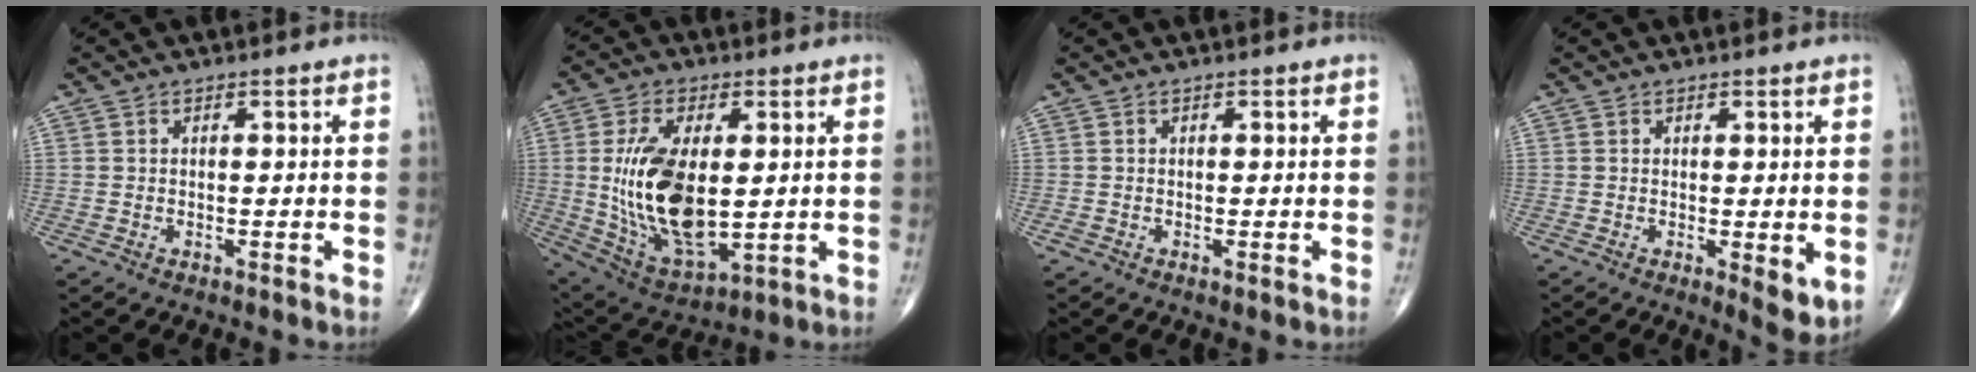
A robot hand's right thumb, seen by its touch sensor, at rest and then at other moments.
{"total": 18.4, "force": [0.9, 9.2, 15.9], "torque": [-0.303, -0.019, 0.035]}
{"total": 0.8, "force": [-0.2, 0.5, 0.5], "torque": [-0.011, -0.003, -0.007]}
{"total": 4.5, "force": [-0.6, 1.7, 4.1], "torque": [-0.053, -0.014, -0.006]}